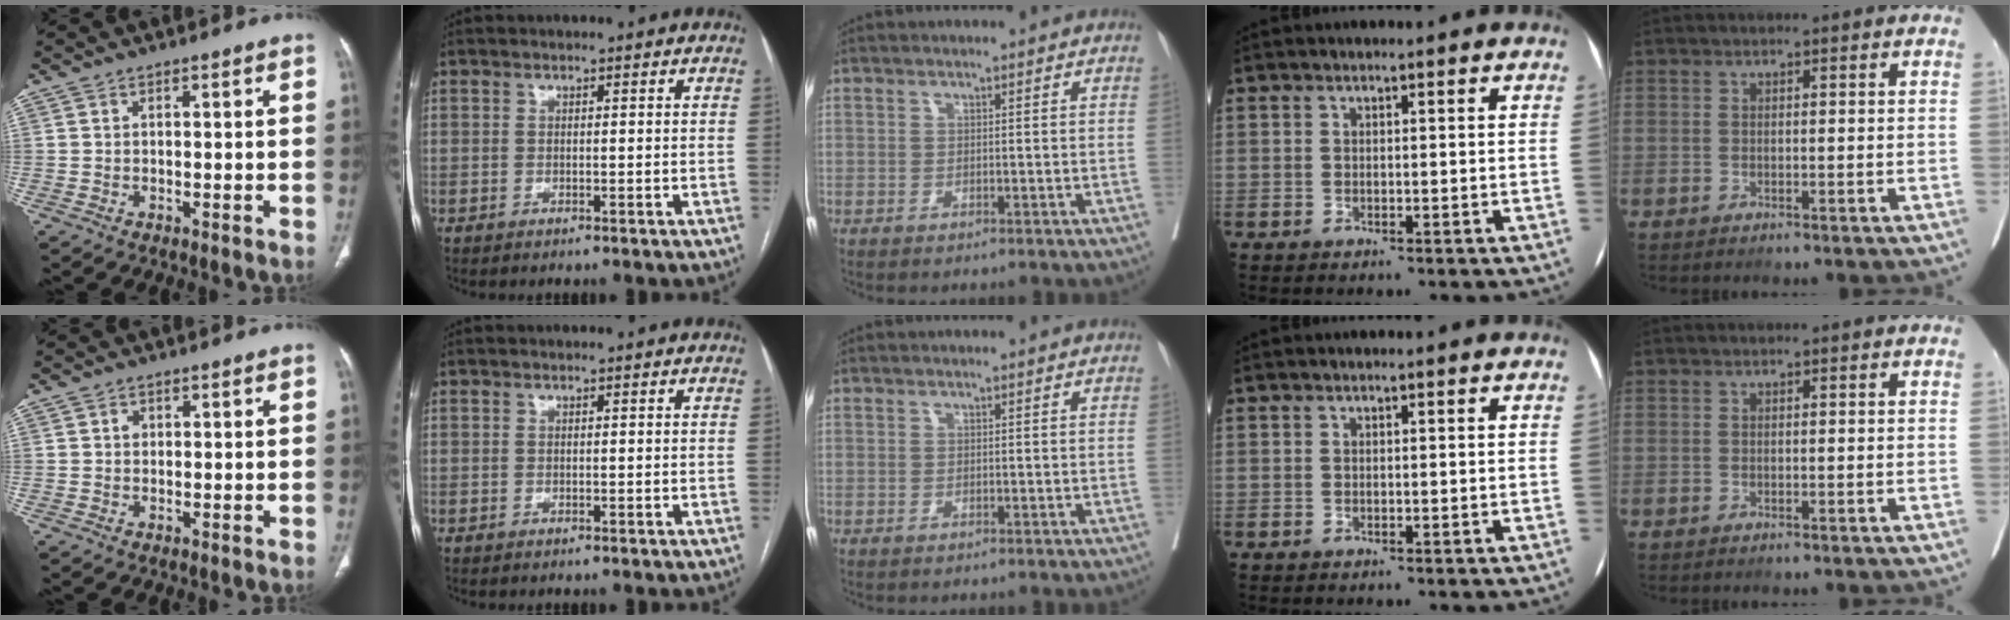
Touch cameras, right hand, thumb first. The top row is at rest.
{"thumb": {"total": 1.1, "force": [0.2, 1.0, 0.5], "torque": [-0.003, 0.003, 0.001]}}